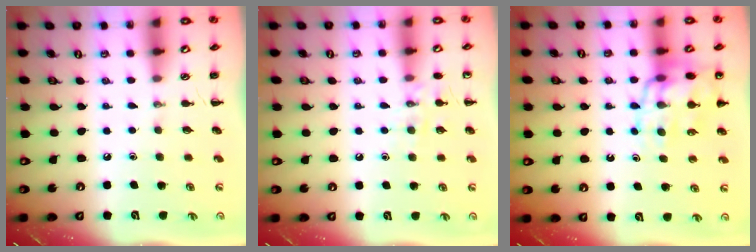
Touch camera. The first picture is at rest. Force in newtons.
{"total": 8.2, "press": 8.1, "slide": 1.4}
{"total": 17.8, "press": 17.4, "slide": 3.5}